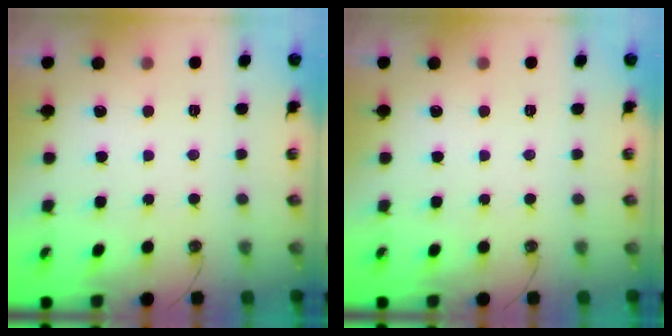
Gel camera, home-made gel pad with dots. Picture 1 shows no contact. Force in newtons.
{"total": 0.0}